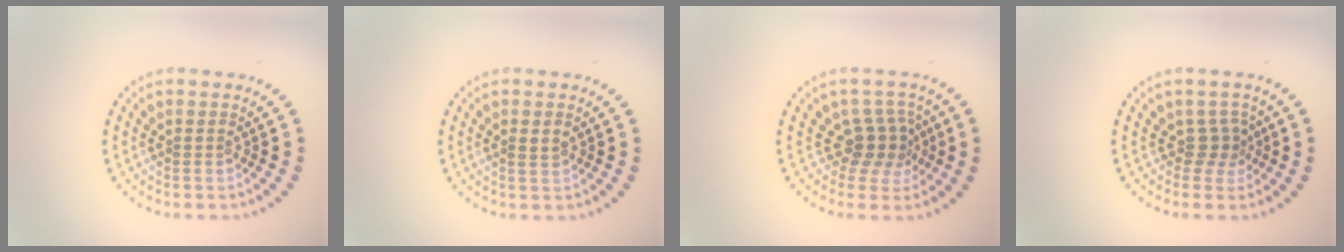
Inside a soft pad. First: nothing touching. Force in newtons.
{"total": 1.0, "press": 1.0, "slide": 0.3}
{"total": 3.1, "press": 2.3, "slide": 2.0}
{"total": 1.8, "press": 1.1, "slide": 1.4}